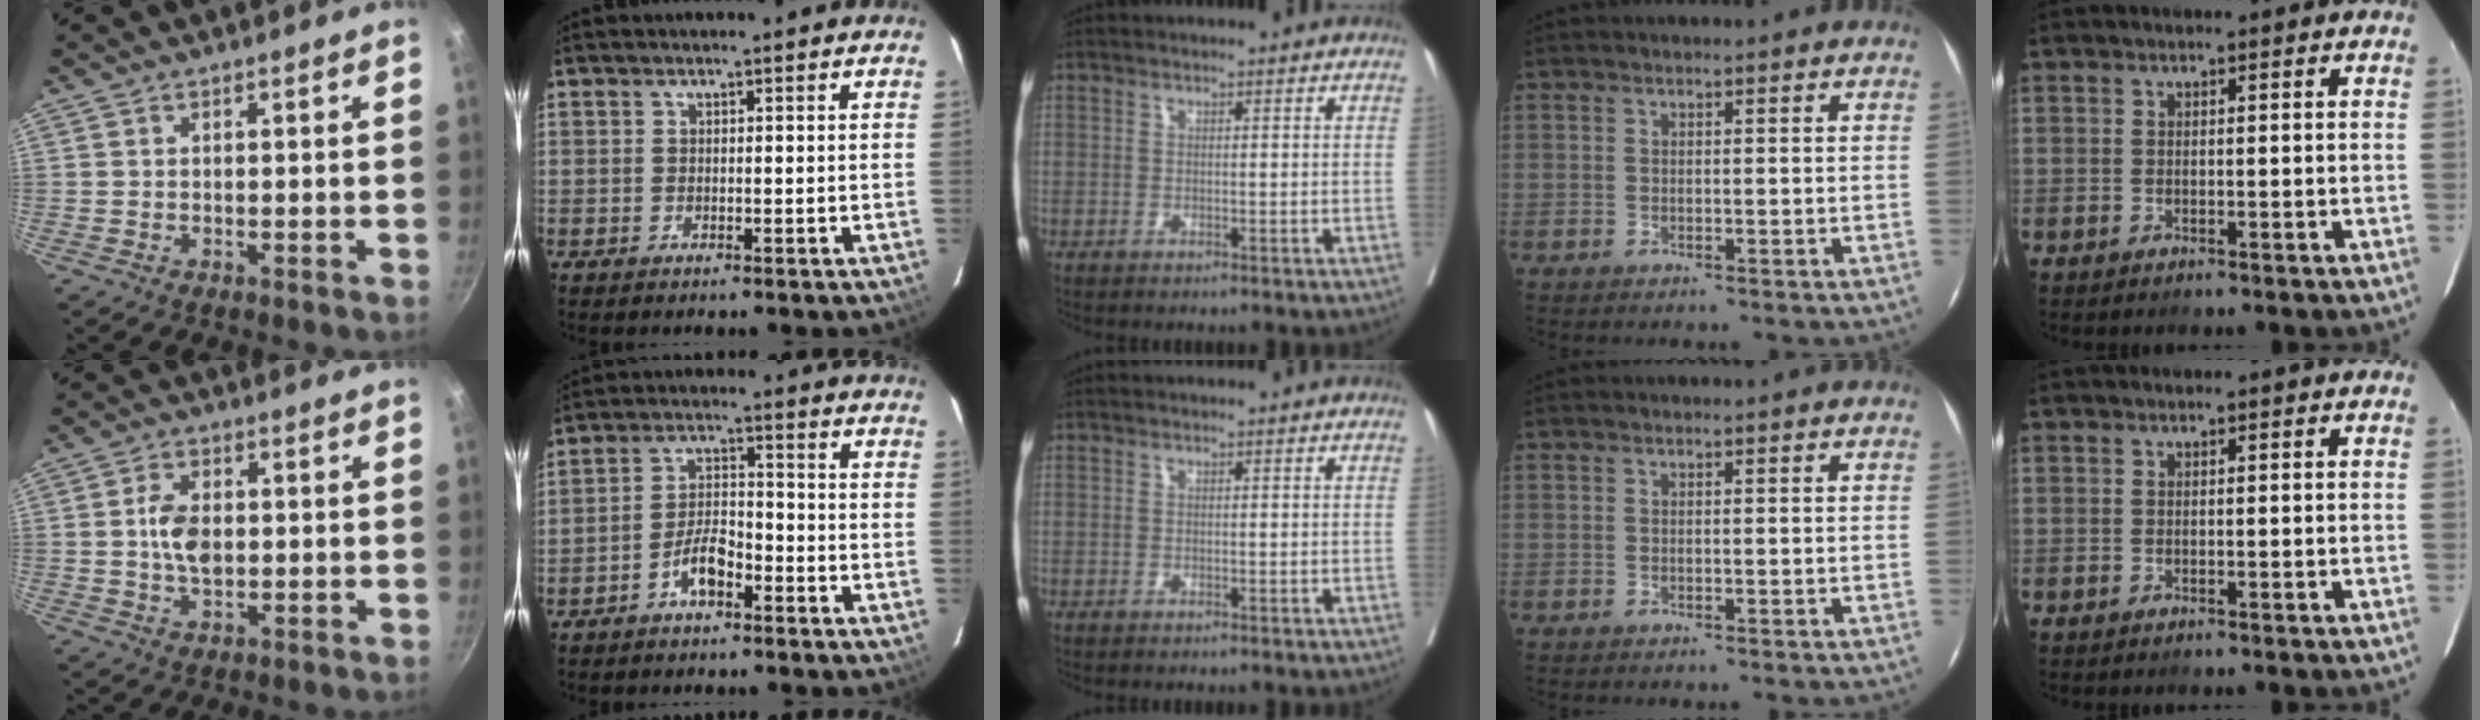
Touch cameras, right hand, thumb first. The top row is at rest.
{"thumb": {"total": 6.4, "force": [0.2, 3.9, 5.1], "torque": [-0.090, 0.003, 0.004]}, "index": {"total": 5.7, "force": [-3.3, 2.2, 4.1], "torque": [-0.087, 0.017, -0.061]}}